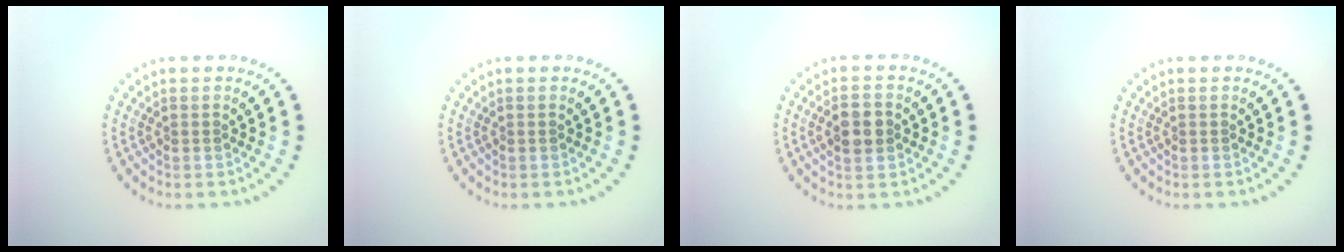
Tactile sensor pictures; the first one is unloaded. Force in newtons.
{"total": 0.0}
{"total": 3.3, "press": 3.3, "slide": 0.1}
{"total": 0.0}